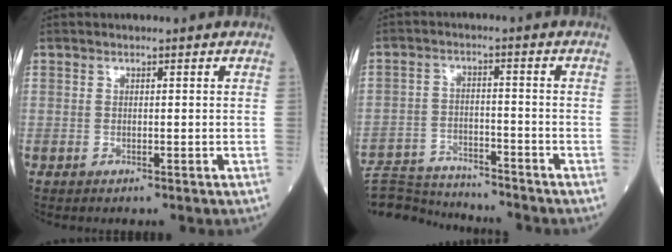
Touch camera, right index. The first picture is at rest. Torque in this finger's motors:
{"motor_torque": [0.01, -0.73, -0.22, -0.22]}